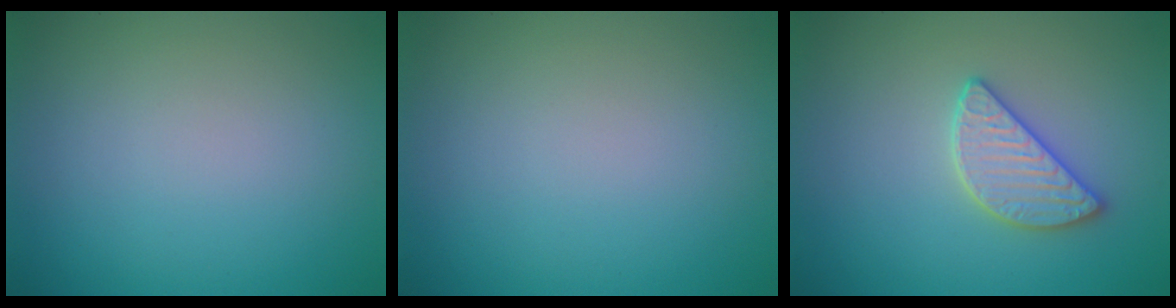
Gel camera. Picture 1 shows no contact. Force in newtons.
{"total": 0.0}
{"total": 2.8, "press": 2.8, "slide": 0.5}